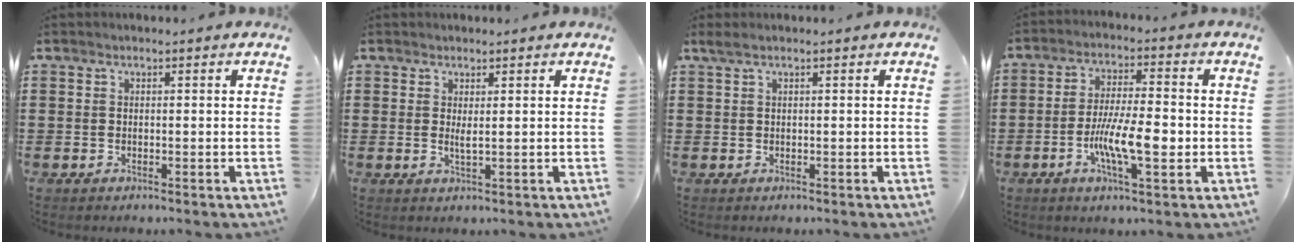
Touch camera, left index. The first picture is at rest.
{"total": 1.5, "force": [0.5, 0.0, 1.4], "torque": [-0.030, -0.003, 0.009]}
{"total": 0.8, "force": [0.2, 0.1, 0.7], "torque": [-0.014, 0.000, 0.005]}
{"total": 9.2, "force": [-2.2, 2.6, 8.6], "torque": [-0.169, -0.003, -0.043]}